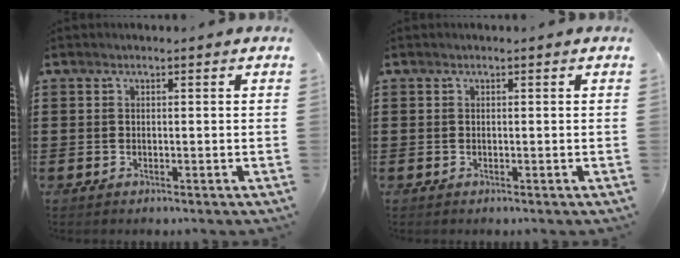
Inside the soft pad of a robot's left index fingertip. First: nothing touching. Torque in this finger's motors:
{"motor_torque": [-0.06, -0.06, 0.00, 0.00]}